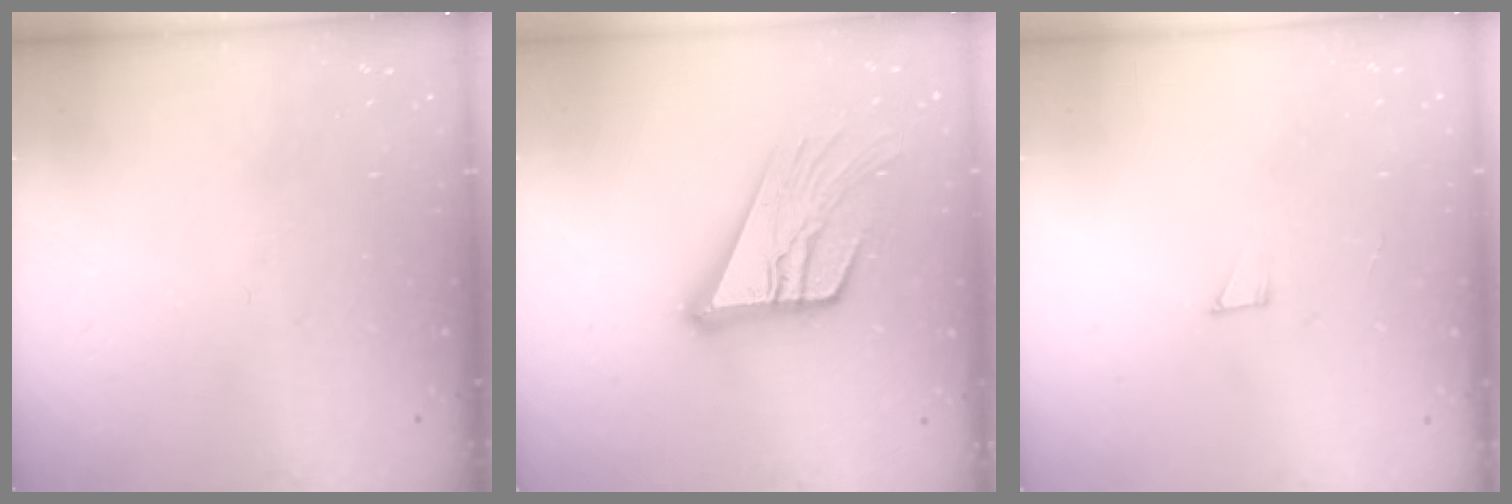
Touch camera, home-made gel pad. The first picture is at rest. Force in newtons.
{"total": 17.5, "press": 17.4, "slide": 1.7}
{"total": 1.9, "press": 1.9, "slide": 0.1}